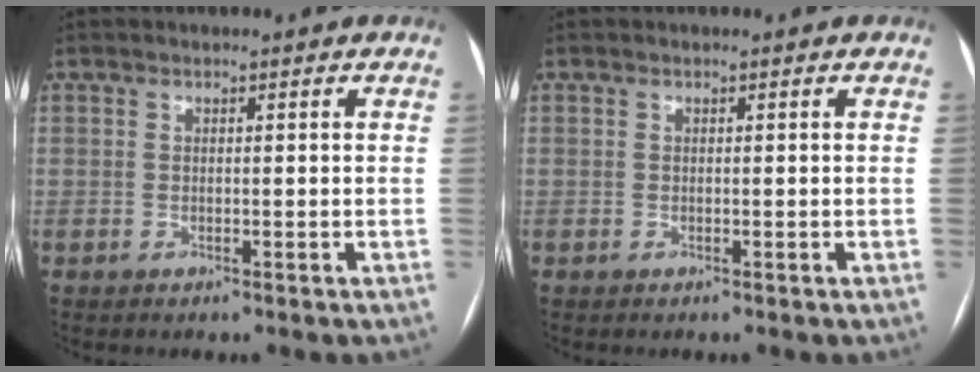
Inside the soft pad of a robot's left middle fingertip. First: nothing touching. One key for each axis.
{"total": 0.0}